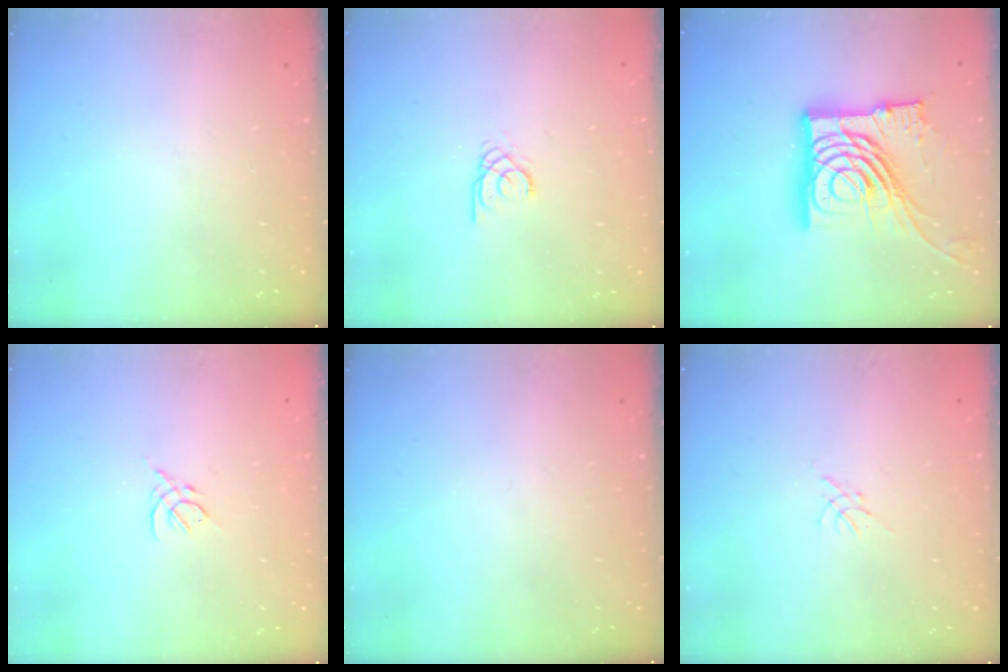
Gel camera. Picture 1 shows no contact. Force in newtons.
{"total": 1.9, "press": 1.9, "slide": 0.1}
{"total": 23.8, "press": 23.6, "slide": 2.4}
{"total": 2.6, "press": 2.5, "slide": 0.7}
{"total": 0.0}
{"total": 0.0}